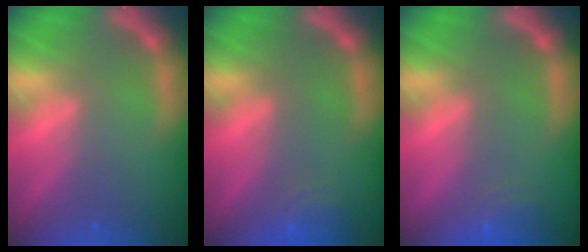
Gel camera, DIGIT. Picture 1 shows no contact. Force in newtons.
{"total": 3.0}
{"total": 2.5}